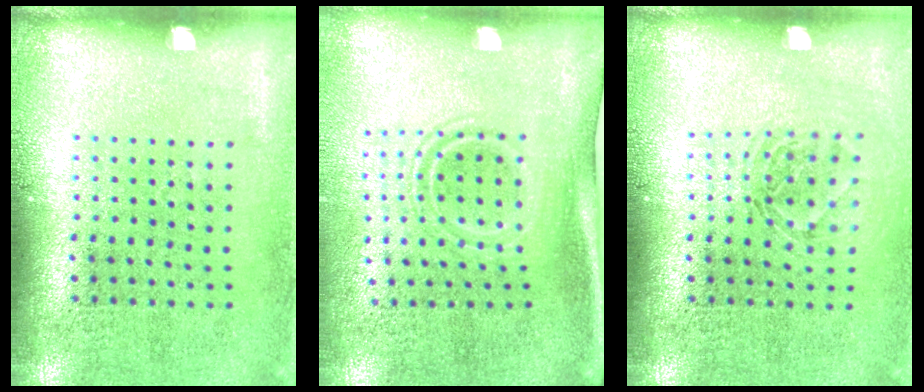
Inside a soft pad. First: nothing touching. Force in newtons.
{"total": 1.6, "press": 1.0, "slide": 1.3}
{"total": 1.2, "press": 1.1, "slide": 0.6}